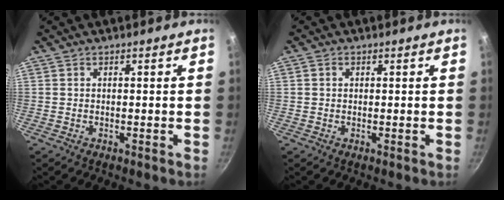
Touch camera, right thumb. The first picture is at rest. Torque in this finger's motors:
{"motor_torque": [0.02, -0.25, -0.31, 0.20, -0.03]}